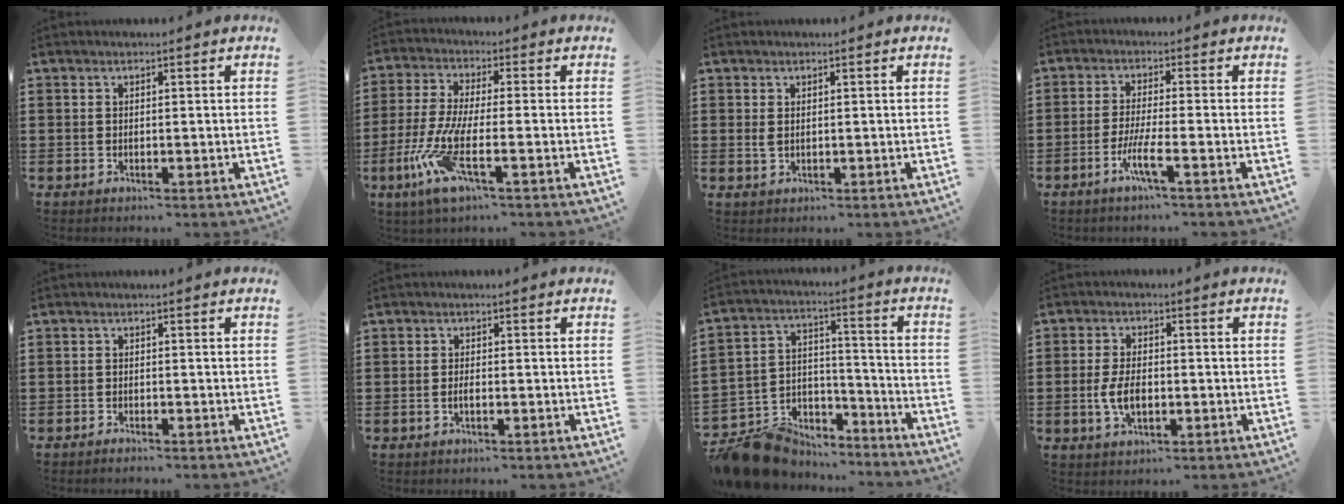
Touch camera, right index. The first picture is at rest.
{"total": 8.5, "force": [-3.9, 1.7, 7.4], "torque": [-0.188, -0.019, -0.080]}
{"total": 1.1, "force": [0.4, 0.6, 0.8], "torque": [-0.019, 0.003, 0.008]}
{"total": 4.8, "force": [-2.5, 0.0, 4.1], "torque": [-0.090, -0.014, -0.051]}
{"total": 1.0, "force": [-0.9, -0.2, 0.2], "torque": [-0.007, -0.004, -0.018]}
{"total": 1.2, "force": [-0.5, 0.3, 1.1], "torque": [-0.024, -0.006, -0.006]}
{"total": 10.8, "force": [-9.8, 4.2, 1.8], "torque": [-0.051, 0.030, -0.186]}
{"total": 5.1, "force": [-0.9, 2.6, 4.3], "torque": [-0.099, -0.004, -0.020]}